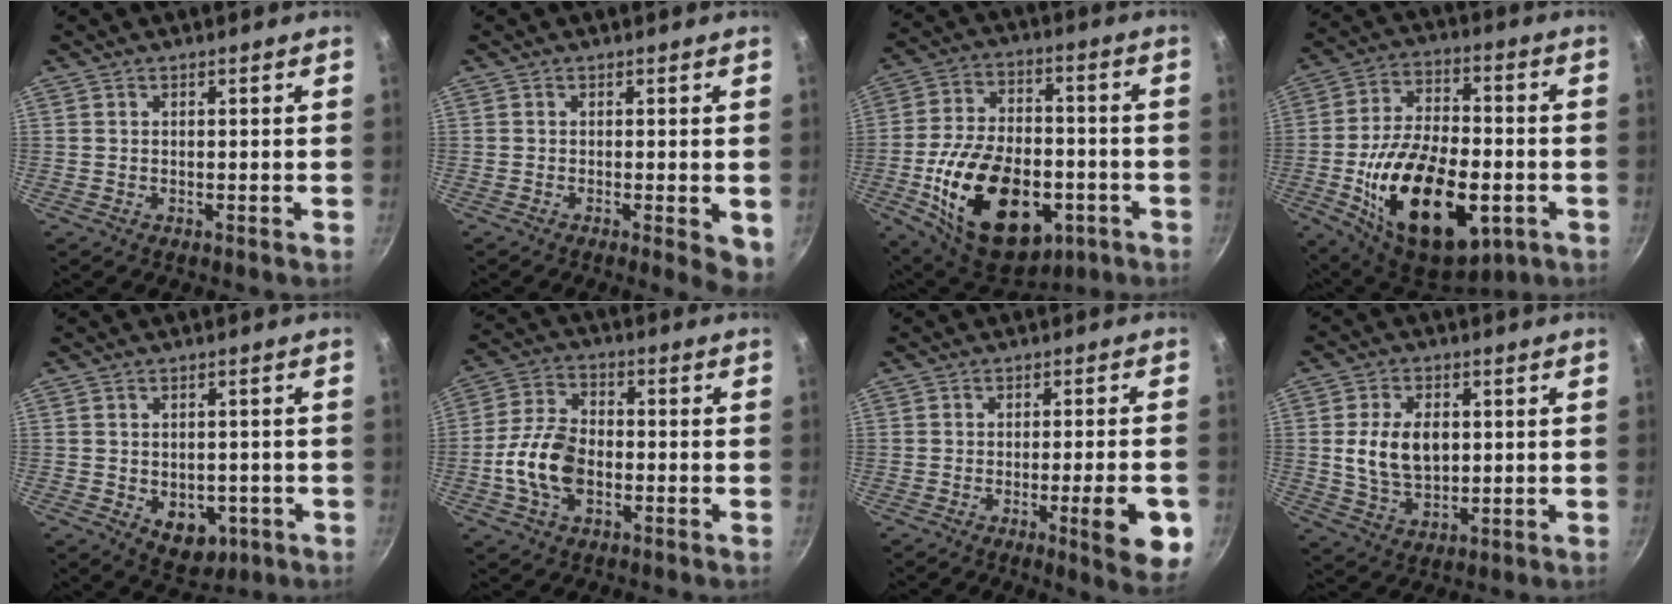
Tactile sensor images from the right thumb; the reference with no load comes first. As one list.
[{"total": 5.9, "force": [-2.1, 1.8, 5.2], "torque": [-0.053, 0.006, -0.024]}, {"total": 25.7, "force": [-7.6, 15.8, 18.8], "torque": [-0.297, 0.032, -0.106]}, {"total": 26.4, "force": [-7.0, 14.5, 20.9], "torque": [-0.339, 0.023, -0.099]}, {"total": 7.5, "force": [-2.3, 5.4, 4.8], "torque": [-0.039, 0.004, -0.015]}, {"total": 11.0, "force": [-2.6, 6.8, 8.3], "torque": [-0.152, 0.028, -0.057]}, {"total": 10.3, "force": [-3.3, 1.6, 9.6], "torque": [-0.111, 0.010, -0.041]}, {"total": 10.2, "force": [1.1, 6.7, 7.7], "torque": [-0.123, -0.006, 0.023]}]